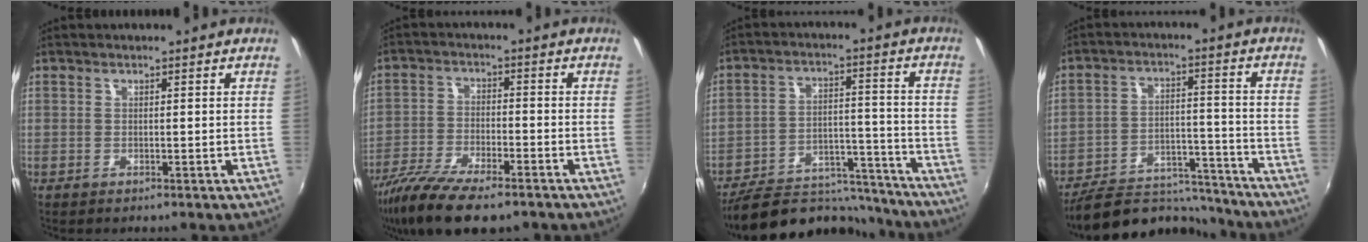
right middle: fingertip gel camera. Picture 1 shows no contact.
{"total": 13.7, "force": [-10.2, 3.8, 8.4], "torque": [-0.186, -0.042, -0.188]}
{"total": 20.0, "force": [-17.8, 6.3, 6.6], "torque": [-0.122, 0.022, -0.243]}
{"total": 17.1, "force": [-15.5, 5.1, 5.2], "torque": [-0.106, 0.017, -0.218]}